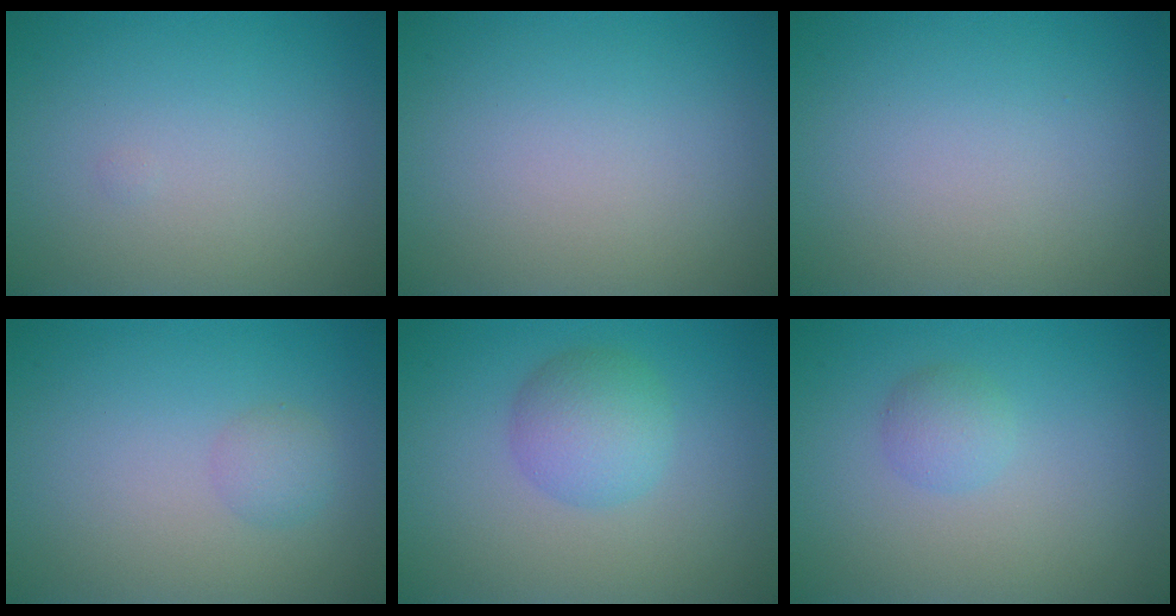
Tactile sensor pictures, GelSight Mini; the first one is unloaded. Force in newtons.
{"total": 0.0}
{"total": 0.0}
{"total": 1.4, "press": 1.4, "slide": 0.0}
{"total": 3.6, "press": 3.6, "slide": 0.1}
{"total": 1.6, "press": 1.6, "slide": 0.0}